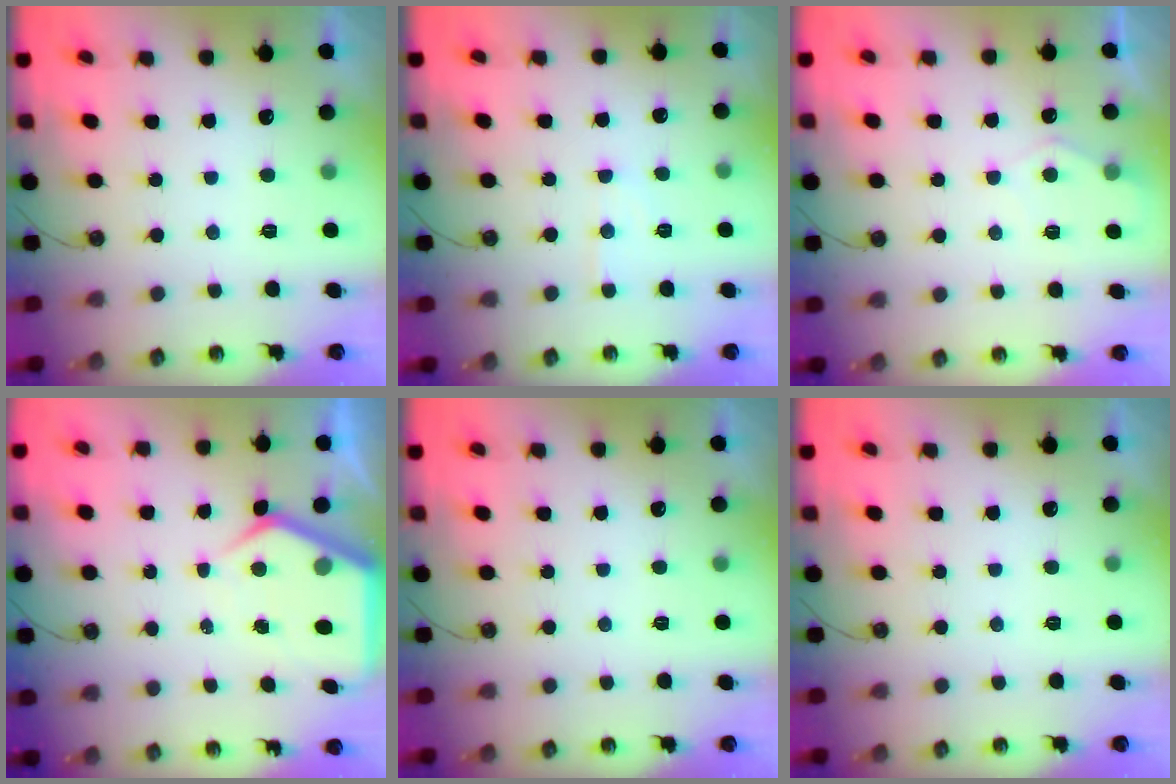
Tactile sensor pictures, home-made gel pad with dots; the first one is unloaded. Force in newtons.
{"total": 6.1, "press": 6.0, "slide": 0.8}
{"total": 6.0, "press": 6.0, "slide": 0.8}
{"total": 7.0, "press": 7.0, "slide": 0.7}
{"total": 0.0}
{"total": 0.0}